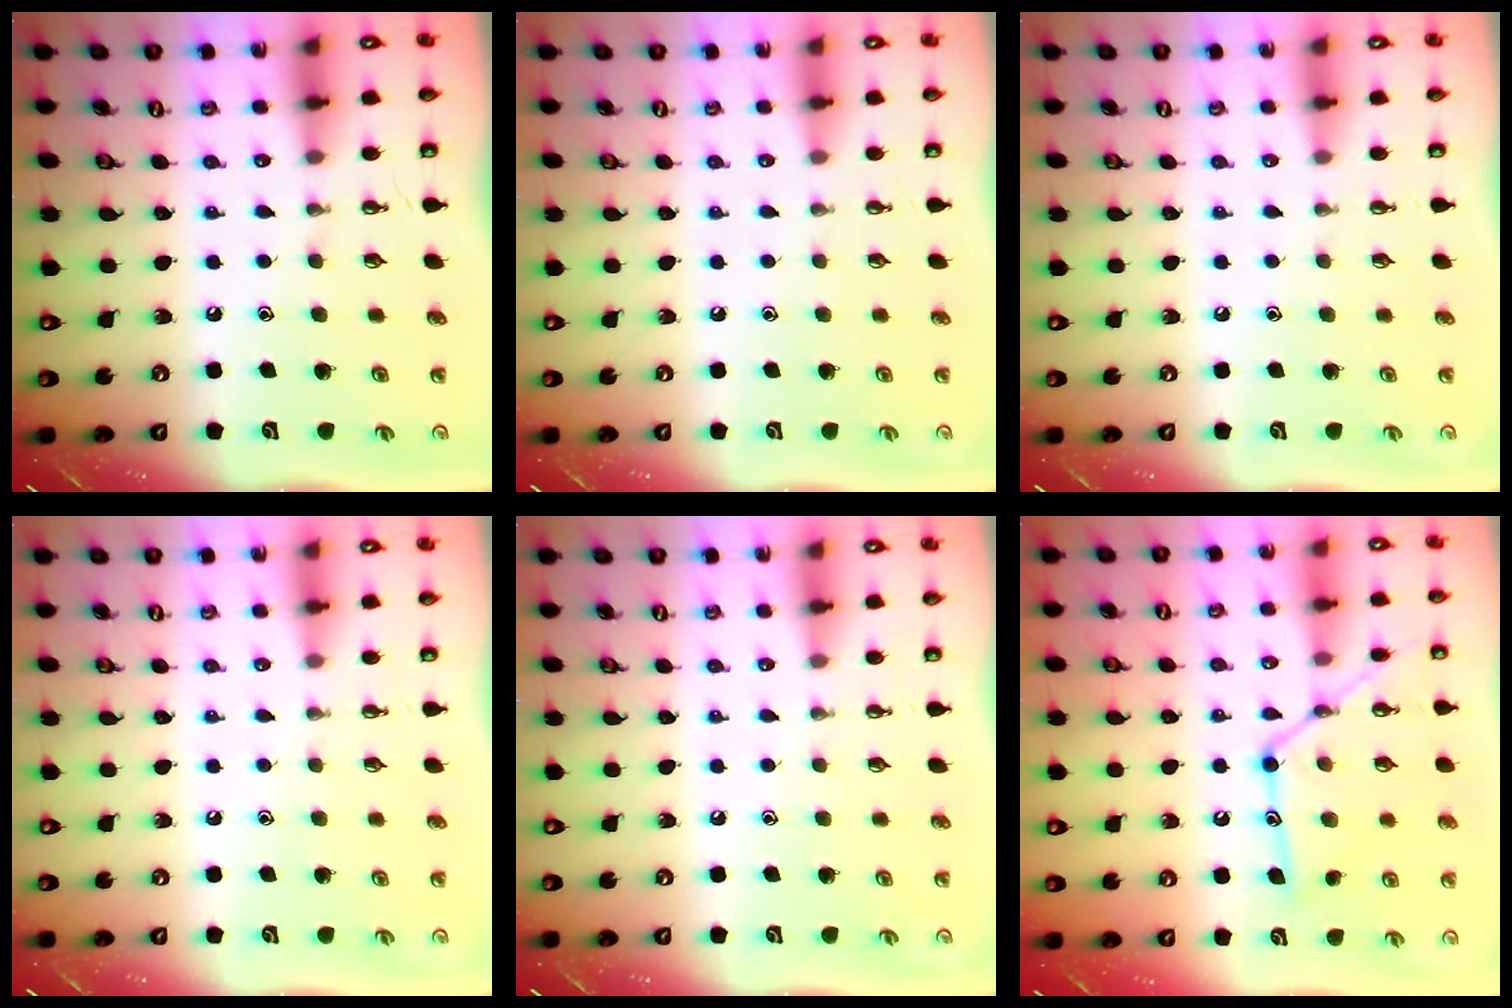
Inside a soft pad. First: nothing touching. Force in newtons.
{"total": 0.0}
{"total": 0.0}
{"total": 0.0}
{"total": 0.0}
{"total": 15.8, "press": 15.7, "slide": 1.4}